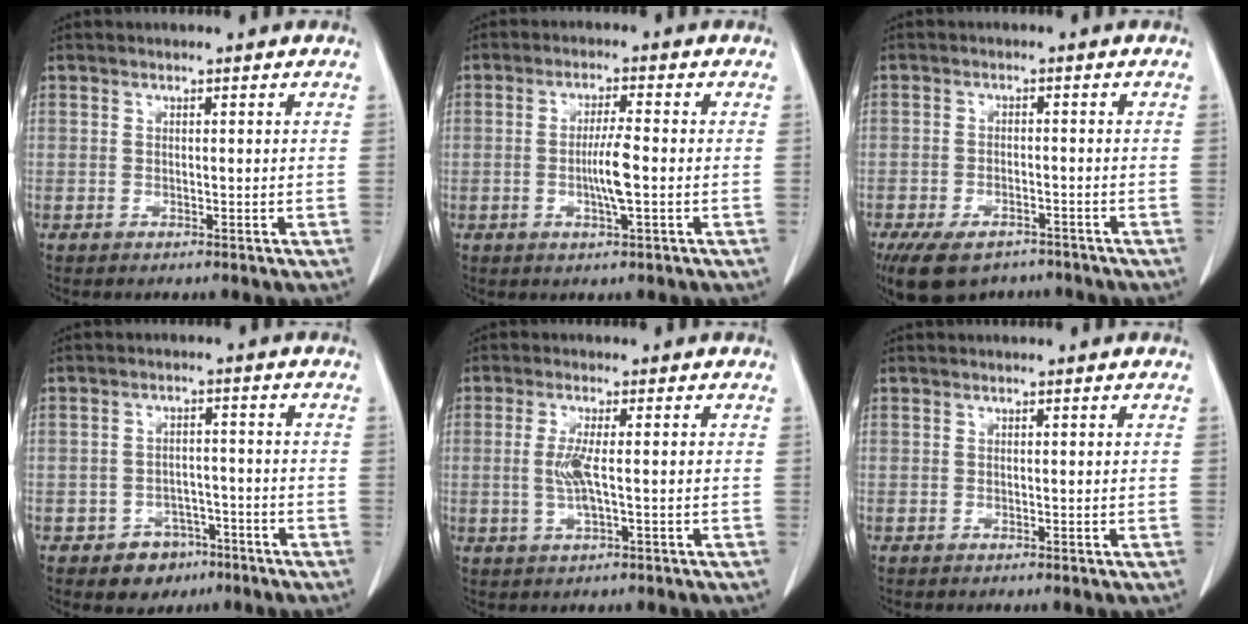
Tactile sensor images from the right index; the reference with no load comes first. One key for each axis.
{"total": 4.9, "fx": -0.8, "fy": 0.2, "fz": 4.8, "tx": -0.094, "ty": -0.007, "tz": -0.016}
{"total": 10.1, "fx": -7.4, "fy": 4.9, "fz": 4.7, "tx": -0.092, "ty": -0.003, "tz": -0.114}
{"total": 5.1, "fx": -3.1, "fy": 3.8, "fz": 1.4, "tx": -0.015, "ty": 0.013, "tz": -0.038}
{"total": 4.1, "fx": -0.3, "fy": 0.5, "fz": 4.0, "tx": -0.088, "ty": -0.006, "tz": -0.005}
{"total": 0.0}